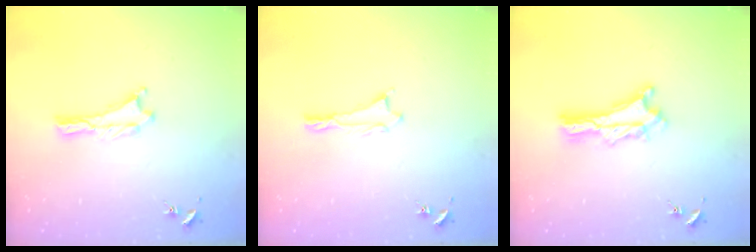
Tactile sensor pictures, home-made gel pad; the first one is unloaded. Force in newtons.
{"total": 0.5, "press": 0.5, "slide": 0.2}
{"total": 3.5, "press": 3.5, "slide": 0.3}